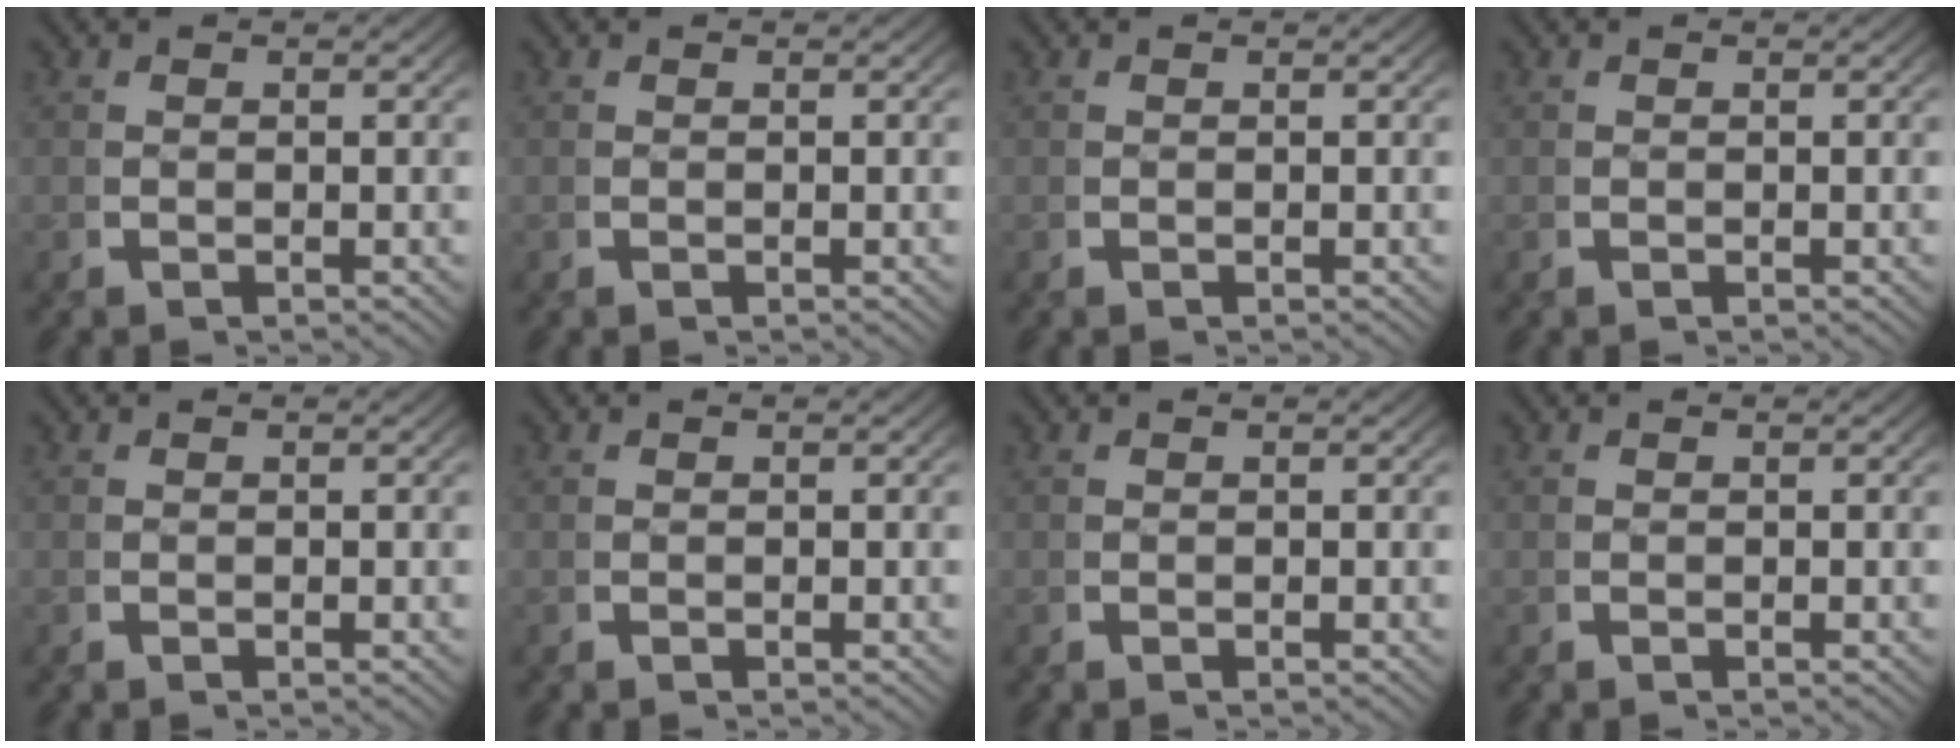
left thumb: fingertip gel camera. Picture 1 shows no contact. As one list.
[{"total": 0.0}, {"total": 0.0}, {"total": 0.0}, {"total": 0.0}, {"total": 0.0}, {"total": 0.0}, {"total": 0.0}]